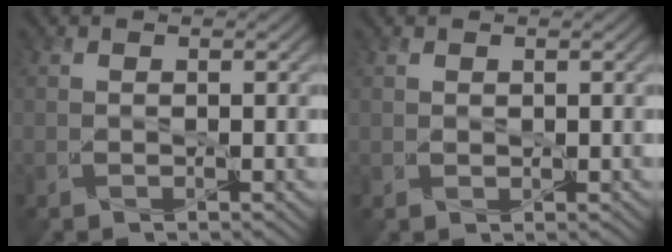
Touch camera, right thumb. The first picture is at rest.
{"total": 0.5, "force": [0.4, 0.3, 0.0], "torque": [-0.002, -0.001, 0.008]}